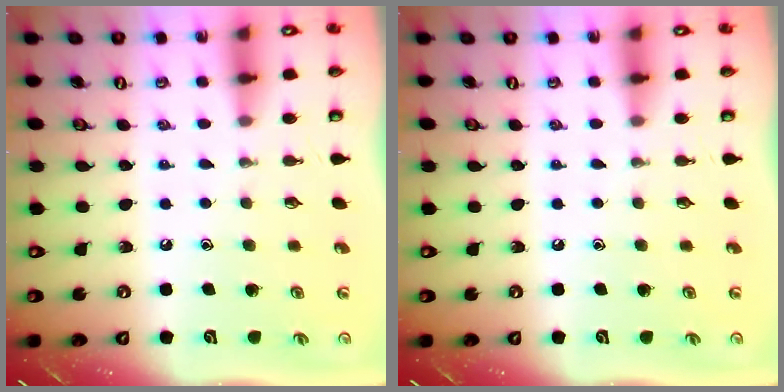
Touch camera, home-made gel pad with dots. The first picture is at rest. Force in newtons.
{"total": 0.0}